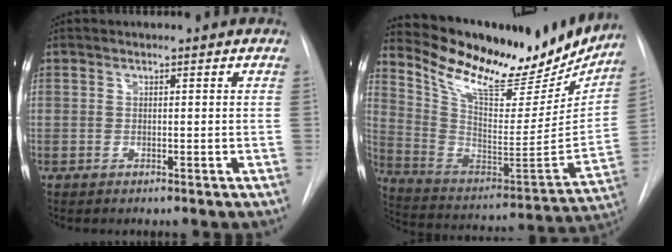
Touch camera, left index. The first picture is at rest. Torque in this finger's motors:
{"motor_torque": [-0.19, -0.60, 0.08, 0.07]}